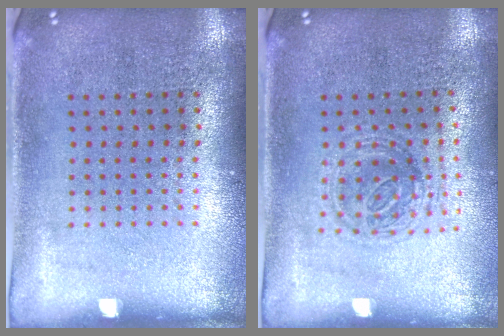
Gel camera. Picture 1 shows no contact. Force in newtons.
{"total": 1.1, "press": 1.1, "slide": 0.3}